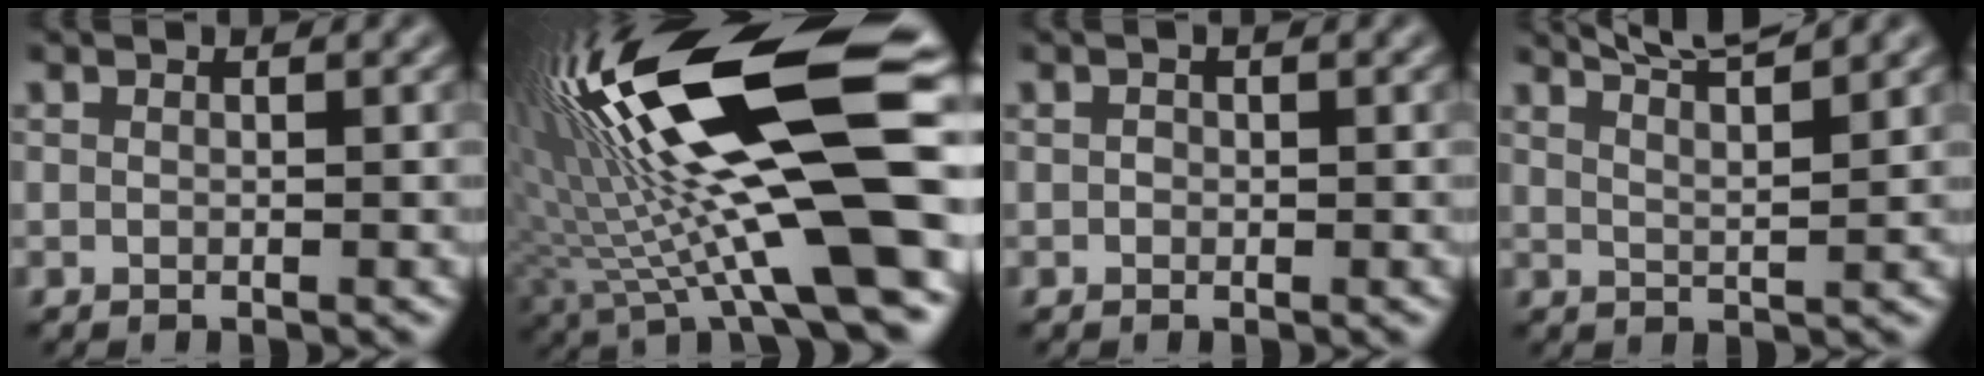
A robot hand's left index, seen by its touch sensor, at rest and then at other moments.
{"total": 19.9, "force": [3.8, 5.3, 18.8], "torque": [-0.332, 0.002, 0.069]}
{"total": 0.5, "force": [0.0, 0.4, 0.2], "torque": [-0.003, -0.002, -0.002]}
{"total": 6.2, "force": [5.0, 1.3, 3.5], "torque": [-0.028, 0.026, 0.041]}